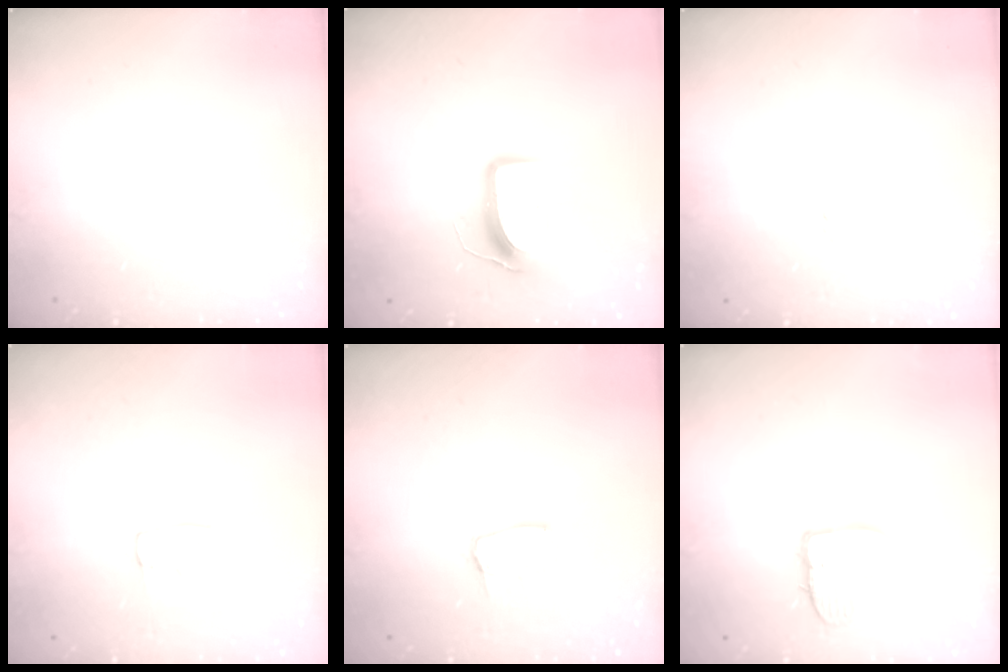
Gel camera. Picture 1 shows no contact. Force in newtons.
{"total": 9.3, "press": 9.3, "slide": 0.6}
{"total": 3.4, "press": 3.4, "slide": 0.3}
{"total": 6.7, "press": 6.6, "slide": 0.4}
{"total": 6.8, "press": 6.8, "slide": 0.5}
{"total": 10.9, "press": 10.8, "slide": 0.7}